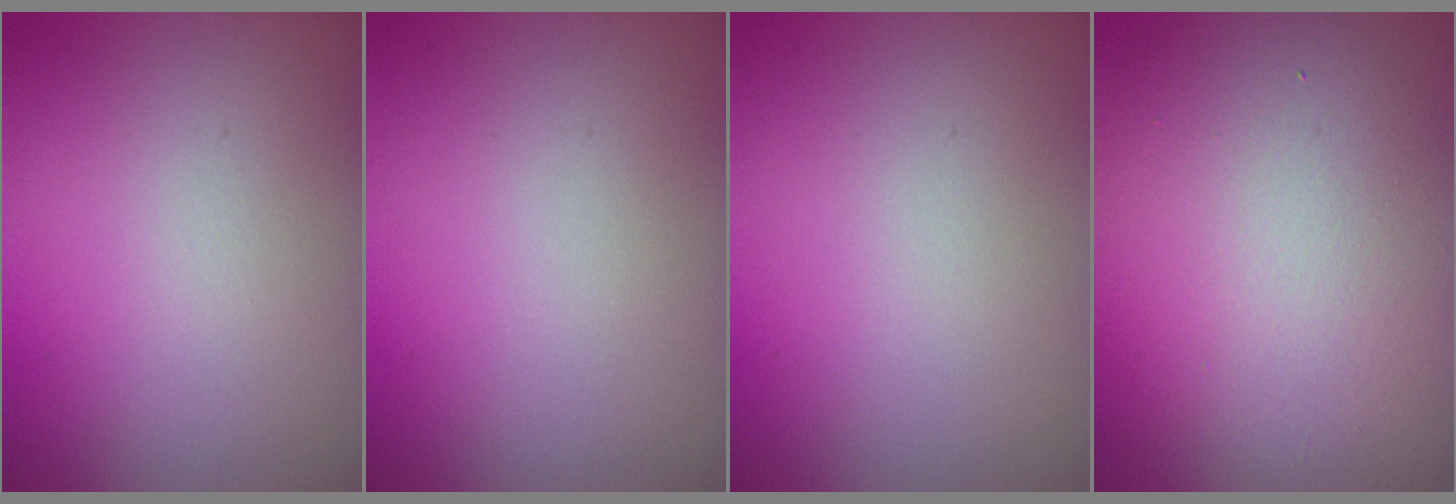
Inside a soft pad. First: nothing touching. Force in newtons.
{"total": 0.0}
{"total": 0.0}
{"total": 15.6, "press": 15.6, "slide": 0.9}